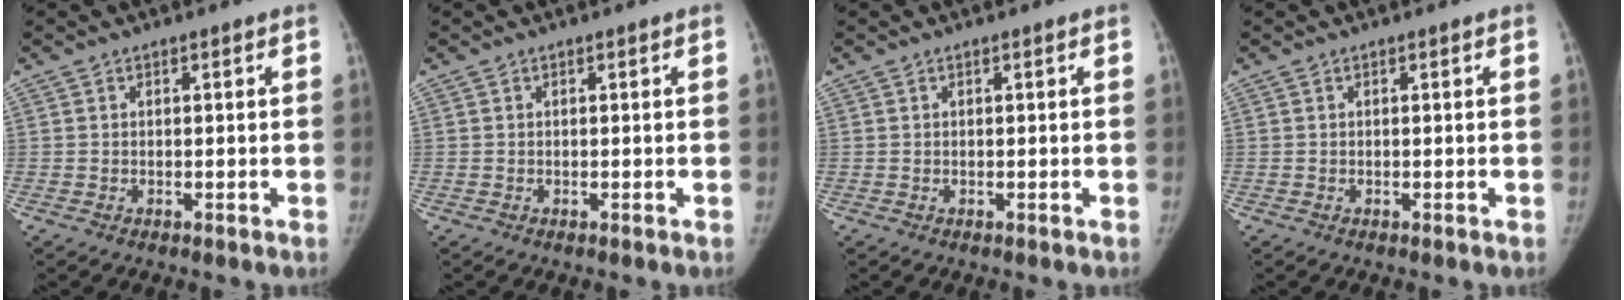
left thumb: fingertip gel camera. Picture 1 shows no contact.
{"total": 0.0}
{"total": 0.0}
{"total": 0.0}